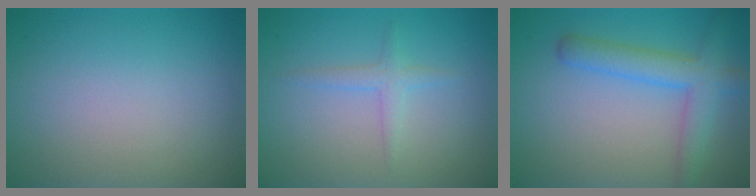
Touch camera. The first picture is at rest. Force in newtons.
{"total": 1.5, "press": 1.5, "slide": 0.1}
{"total": 4.2, "press": 4.2, "slide": 0.1}